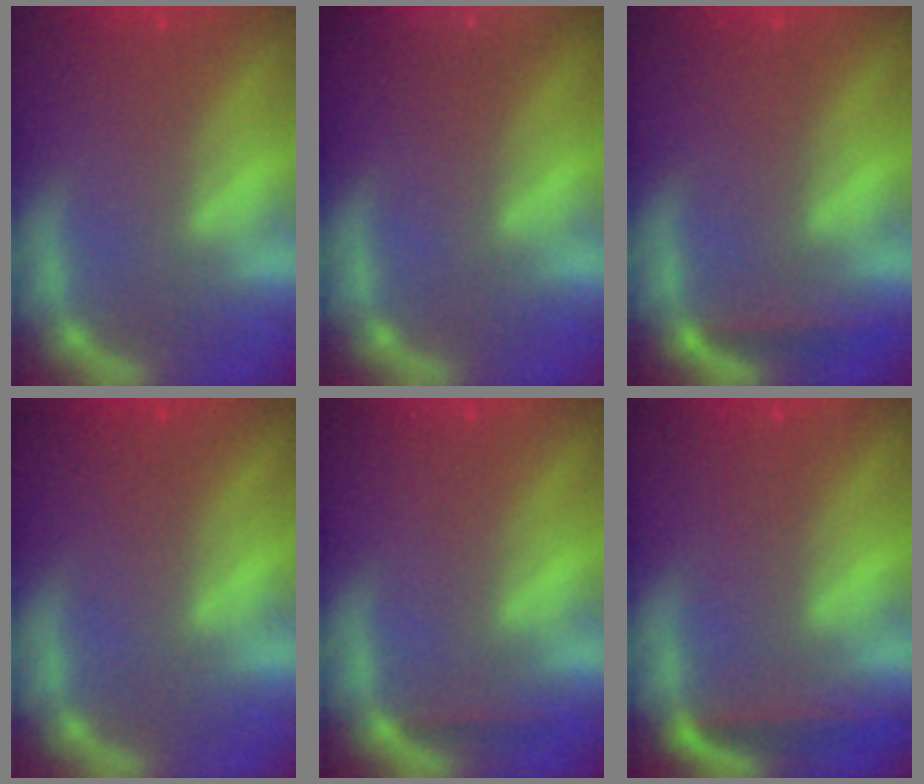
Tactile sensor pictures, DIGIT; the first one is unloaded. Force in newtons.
{"total": 4.0}
{"total": 1.4}
{"total": 0.0}
{"total": 0.9}
{"total": 2.5}